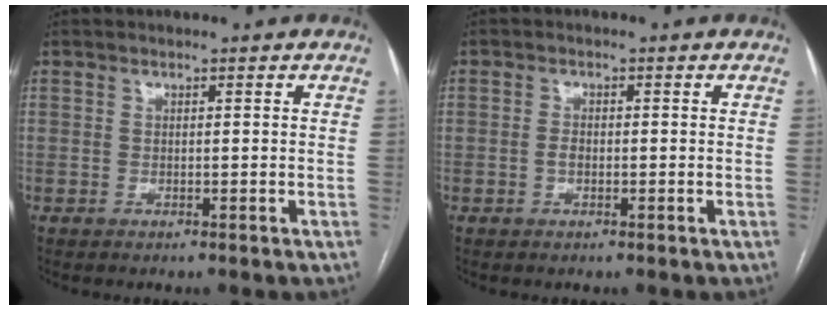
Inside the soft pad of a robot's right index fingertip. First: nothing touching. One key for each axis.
{"total": 1.5, "fx": -0.4, "fy": 0.8, "fz": 1.2, "tx": -0.024, "ty": 0.002, "tz": -0.006}